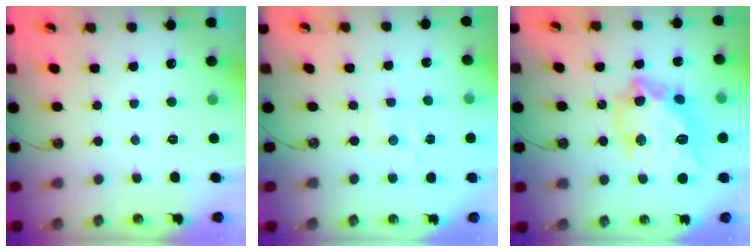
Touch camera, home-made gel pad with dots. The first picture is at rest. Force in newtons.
{"total": 0.0}
{"total": 19.8, "press": 19.7, "slide": 2.0}